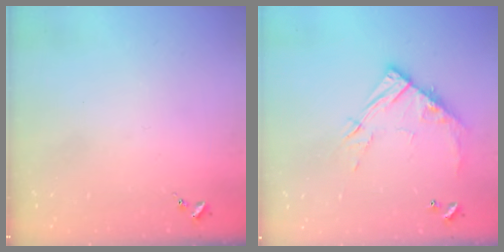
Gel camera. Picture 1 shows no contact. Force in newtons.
{"total": 12.4, "press": 12.3, "slide": 1.2}